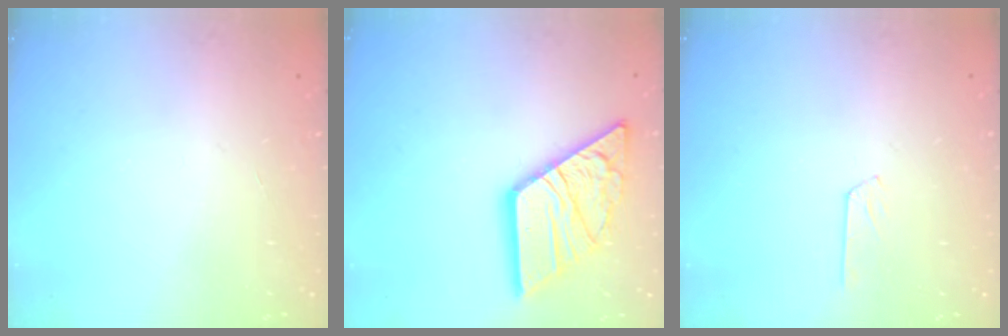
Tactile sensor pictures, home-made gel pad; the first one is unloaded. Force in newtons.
{"total": 18.7, "press": 18.6, "slide": 2.0}
{"total": 3.7, "press": 3.7, "slide": 0.5}